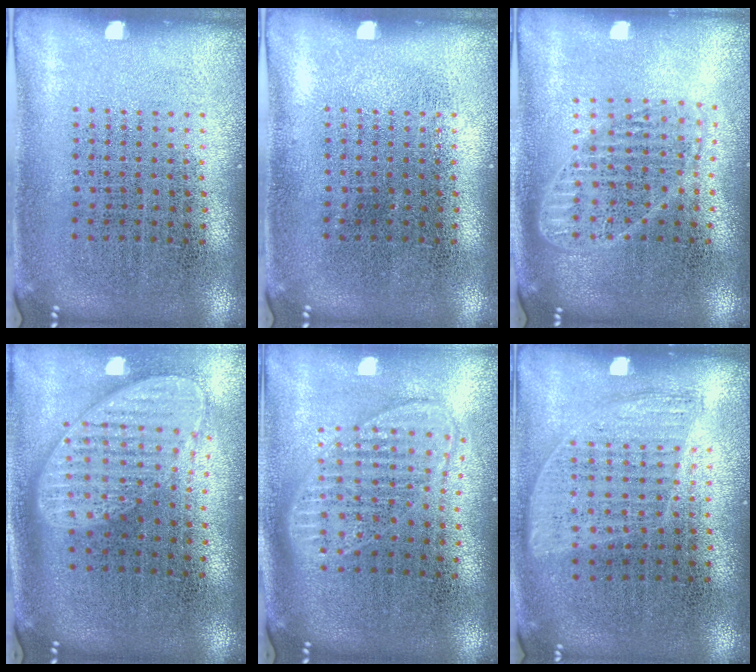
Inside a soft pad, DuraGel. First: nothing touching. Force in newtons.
{"total": 0.0}
{"total": 1.8, "press": 1.5, "slide": 0.9}
{"total": 2.0, "press": 1.5, "slide": 1.3}
{"total": 1.8, "press": 1.5, "slide": 1.1}
{"total": 0.9, "press": 0.8, "slide": 0.4}